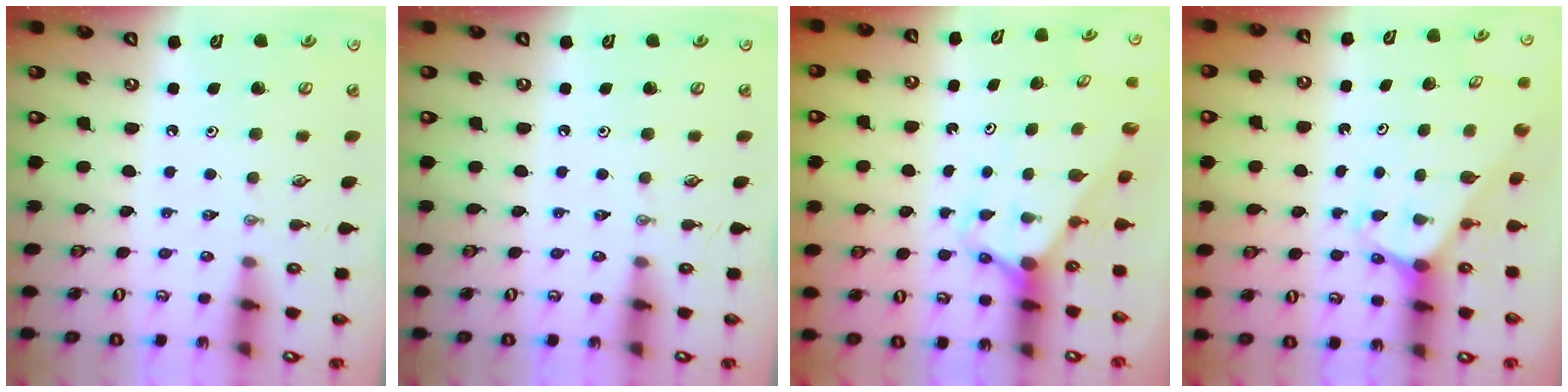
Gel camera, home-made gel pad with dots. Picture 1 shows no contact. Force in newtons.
{"total": 0.0}
{"total": 2.7, "press": 2.7, "slide": 0.1}
{"total": 2.0, "press": 2.0, "slide": 0.1}